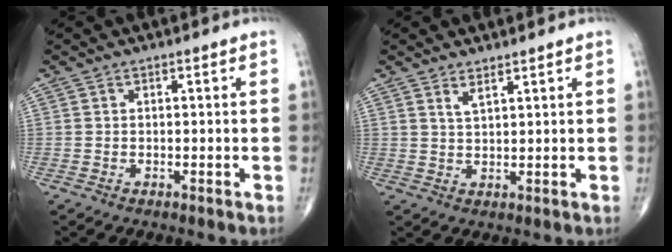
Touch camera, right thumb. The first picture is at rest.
{"total": 2.3, "force": [1.7, 0.6, 1.4], "torque": [-0.027, -0.017, 0.037]}